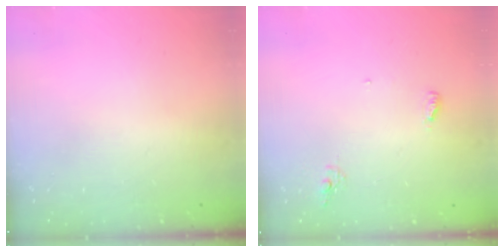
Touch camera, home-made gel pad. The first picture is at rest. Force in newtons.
{"total": 4.8, "press": 4.8, "slide": 0.3}